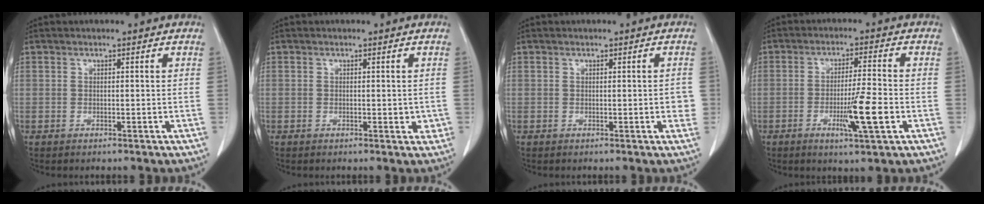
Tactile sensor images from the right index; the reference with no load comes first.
{"total": 1.5, "force": [0.0, 0.8, 1.3], "torque": [-0.012, -0.002, 0.000]}
{"total": 1.6, "force": [0.0, 0.5, 1.5], "torque": [-0.013, 0.001, 0.000]}
{"total": 7.7, "force": [-2.4, -0.1, 7.3], "torque": [-0.124, -0.014, -0.043]}